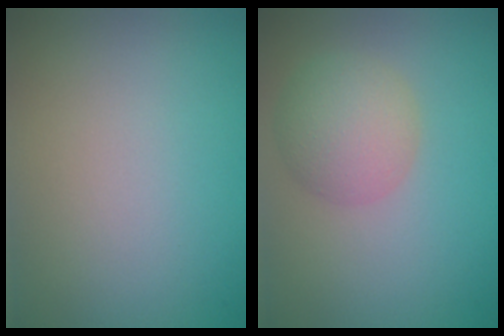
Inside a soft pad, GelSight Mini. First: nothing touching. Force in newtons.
{"total": 4.2, "press": 4.2, "slide": 0.1}